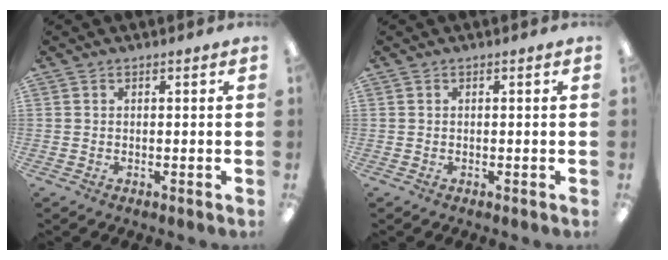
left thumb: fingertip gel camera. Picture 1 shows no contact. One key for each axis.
{"total": 0.0}